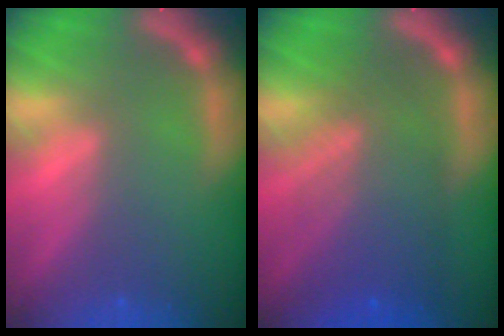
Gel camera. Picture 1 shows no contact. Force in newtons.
{"total": 8.1}